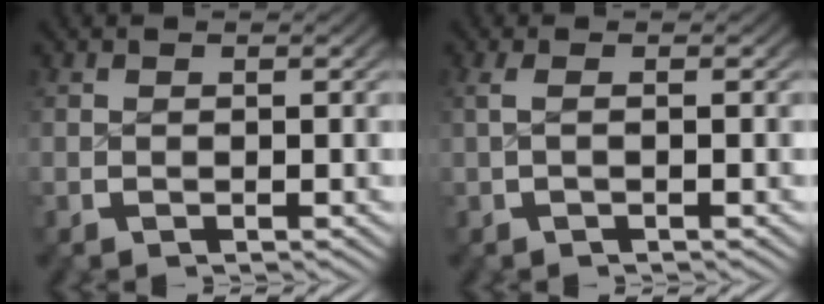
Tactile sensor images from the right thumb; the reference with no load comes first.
{"total": 1.1, "force": [0.0, 0.1, 1.1], "torque": [-0.026, 0.005, 0.001]}